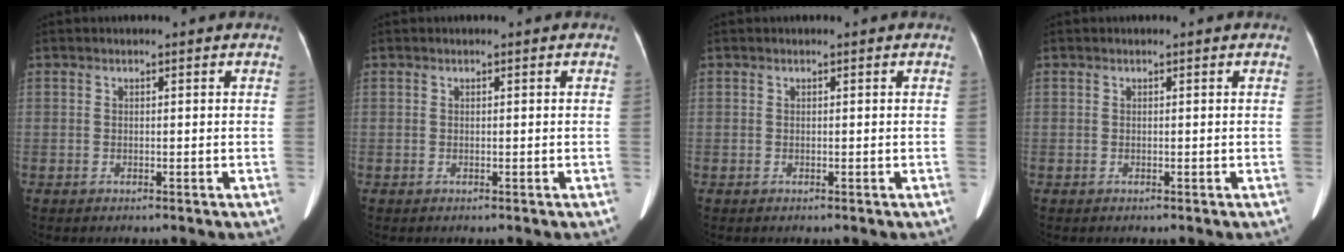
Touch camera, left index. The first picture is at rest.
{"total": 0.0}
{"total": 0.0}
{"total": 0.0}